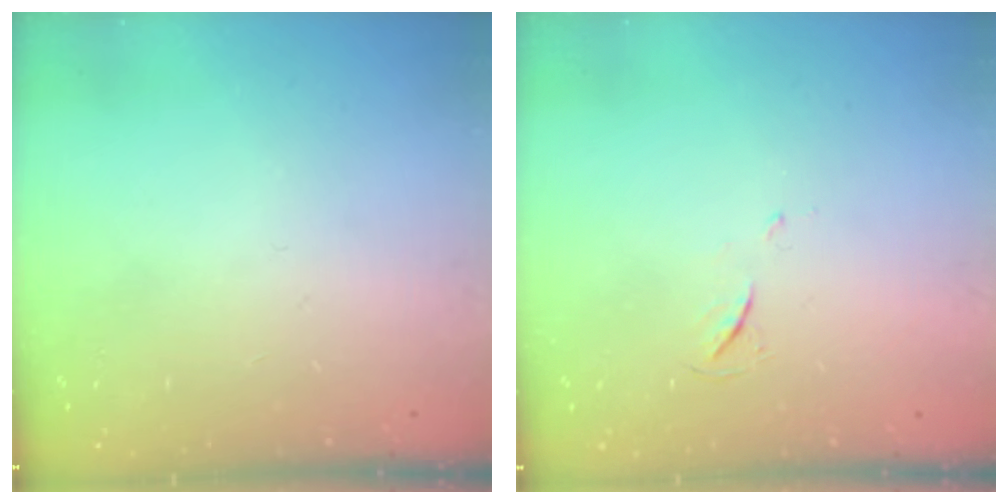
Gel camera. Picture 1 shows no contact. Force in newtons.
{"total": 4.1, "press": 4.1, "slide": 0.6}